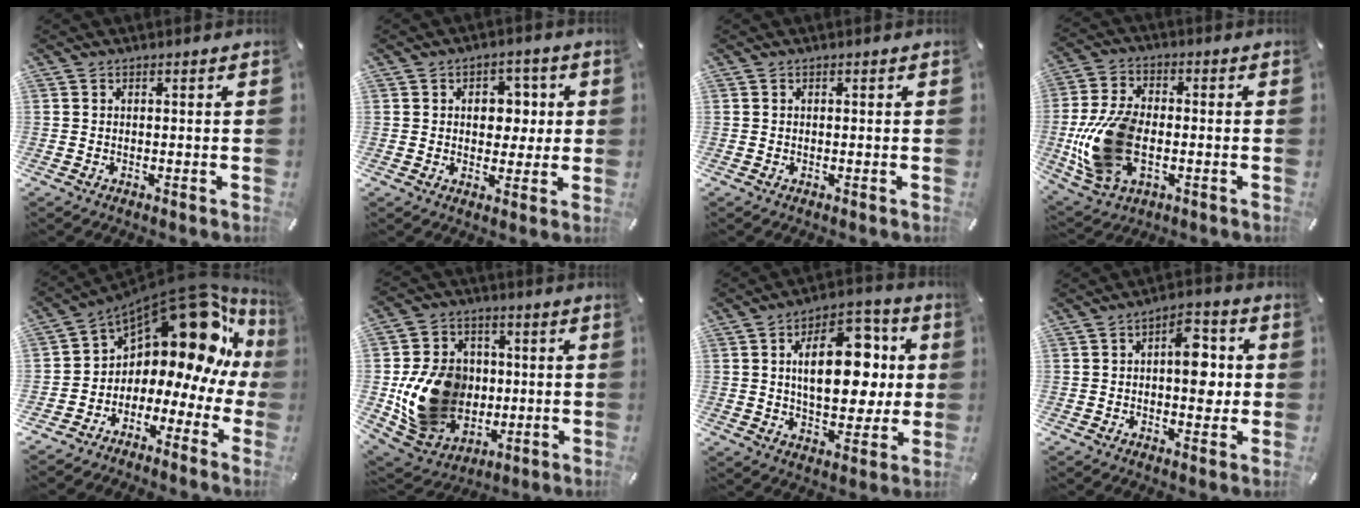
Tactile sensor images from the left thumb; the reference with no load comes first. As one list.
[{"total": 7.2, "force": [0.9, 5.7, 4.3], "torque": [-0.048, -0.002, 0.007]}, {"total": 0.0}, {"total": 16.9, "force": [-3.2, 10.9, 12.5], "torque": [-0.276, 0.002, -0.056]}, {"total": 16.1, "force": [9.3, 8.1, 10.3], "torque": [-0.149, -0.087, 0.152]}, {"total": 17.4, "force": [-1.4, 14.9, 9.0], "torque": [-0.163, 0.009, -0.015]}, {"total": 18.8, "force": [3.1, 11.2, 14.7], "torque": [-0.211, 0.003, 0.051]}, {"total": 10.1, "force": [0.5, 5.7, 8.3], "torque": [-0.093, -0.001, 0.002]}]